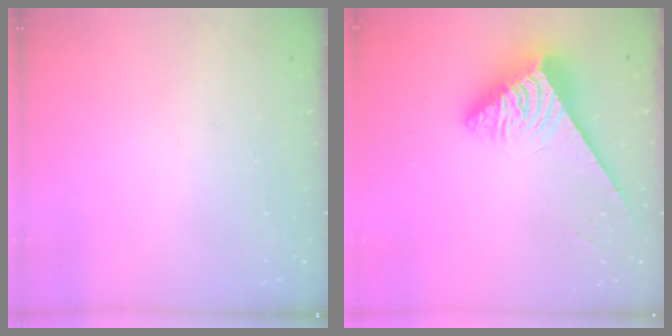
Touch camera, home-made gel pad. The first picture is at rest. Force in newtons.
{"total": 4.1, "press": 4.1, "slide": 0.4}